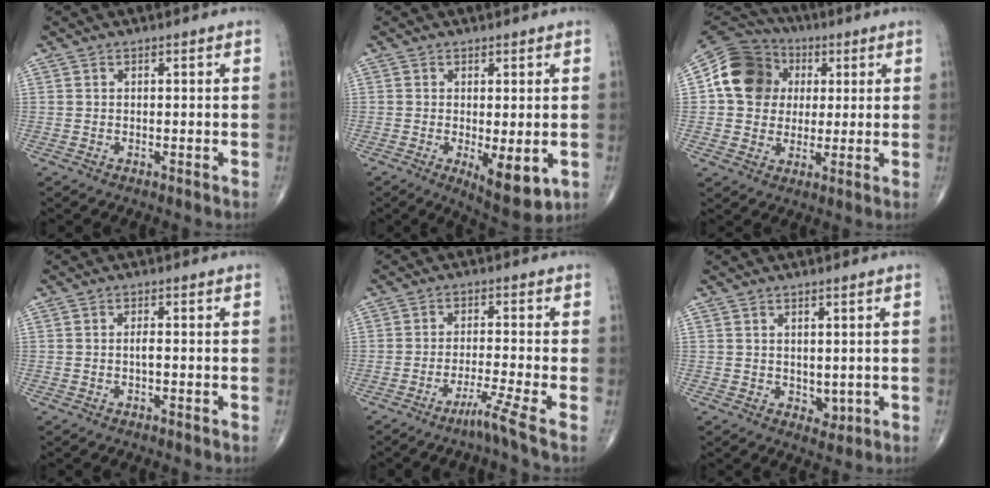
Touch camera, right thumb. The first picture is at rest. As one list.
[{"total": 7.5, "force": [-1.8, 2.7, 6.8], "torque": [-0.091, -0.021, -0.019]}, {"total": 14.4, "force": [2.6, 12.4, 7.0], "torque": [-0.109, 0.013, 0.039]}, {"total": 1.1, "force": [-0.2, 0.3, 1.1], "torque": [-0.017, 0.001, -0.006]}, {"total": 4.5, "force": [-3.1, -1.7, 2.8], "torque": [-0.068, 0.005, -0.068]}, {"total": 2.4, "force": [0.5, 1.7, 1.7], "torque": [-0.017, -0.010, 0.016]}]